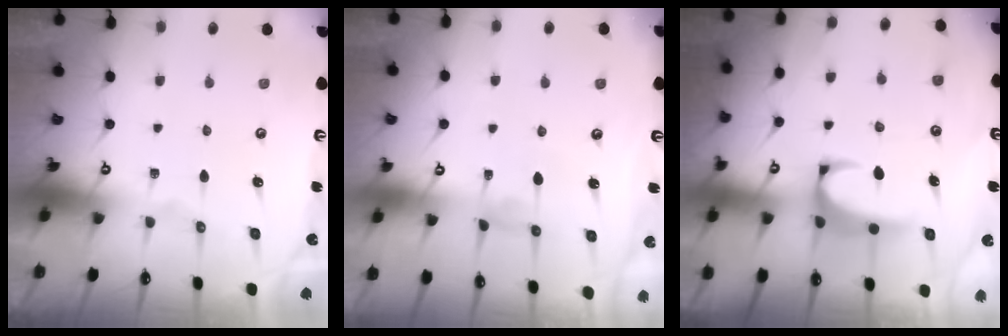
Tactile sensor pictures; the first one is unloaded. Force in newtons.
{"total": 0.0}
{"total": 2.3, "press": 2.1, "slide": 0.9}